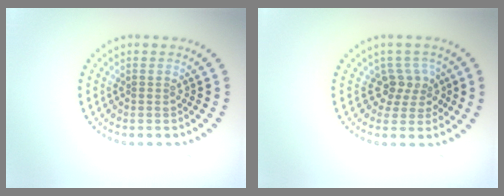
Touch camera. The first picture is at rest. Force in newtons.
{"total": 2.7, "press": 2.1, "slide": 1.7}